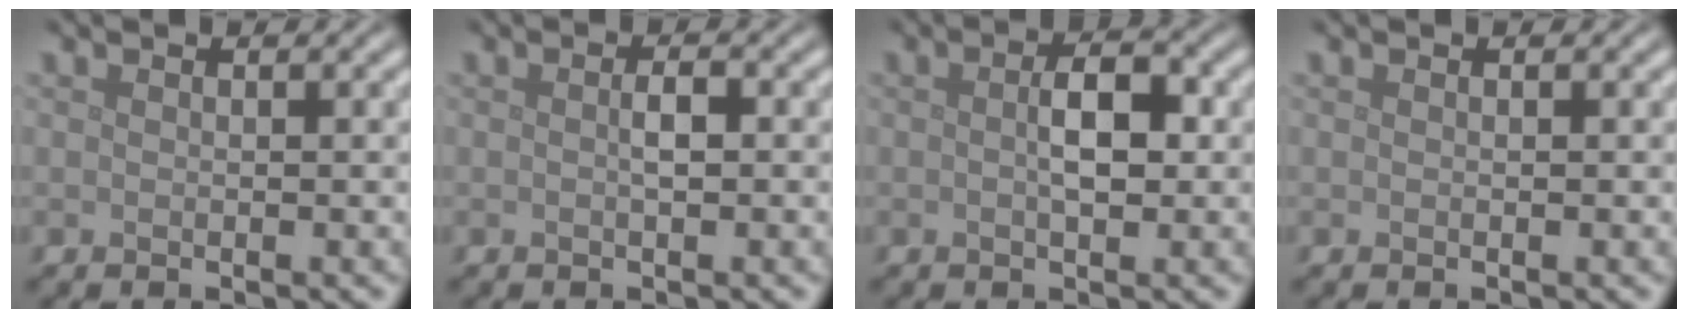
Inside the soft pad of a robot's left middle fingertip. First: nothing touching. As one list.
[{"total": 1.2, "force": [-0.1, 0.3, 1.2], "torque": [-0.022, 0.000, 0.000]}, {"total": 3.1, "force": [0.1, 1.4, 2.8], "torque": [-0.046, 0.002, -0.001]}, {"total": 0.0}]